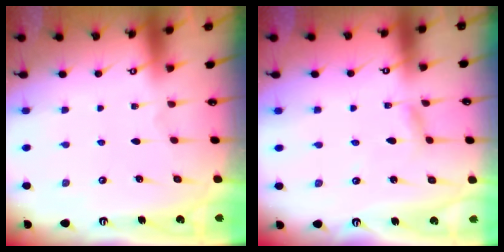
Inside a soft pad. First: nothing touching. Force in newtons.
{"total": 2.8, "press": 2.8, "slide": 0.1}